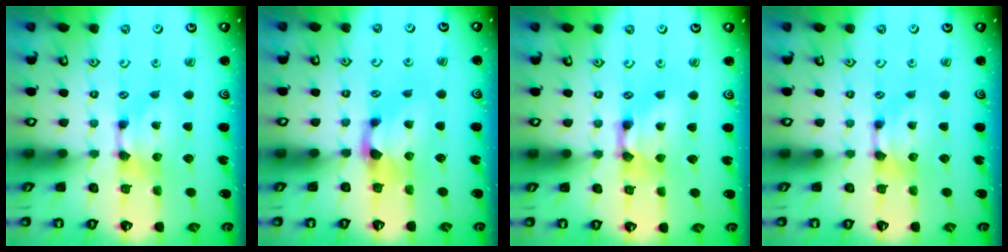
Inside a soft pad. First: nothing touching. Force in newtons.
{"total": 1.1, "press": 0.1, "slide": 1.1}
{"total": 2.7, "press": 2.7, "slide": 0.2}
{"total": 0.0}